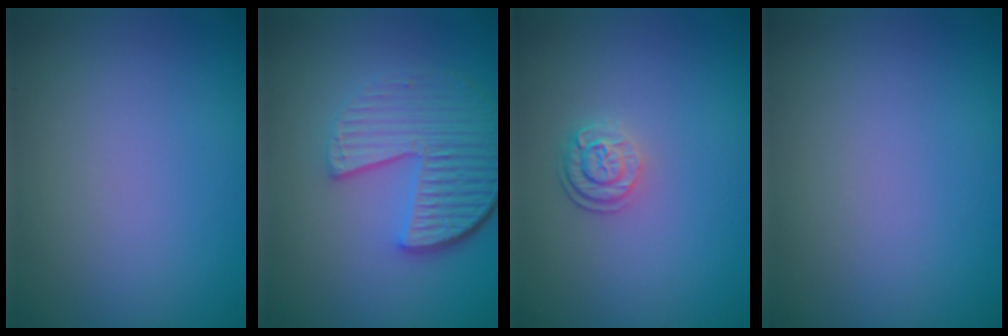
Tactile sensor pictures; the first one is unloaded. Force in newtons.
{"total": 6.1, "press": 4.3, "slide": 4.3}
{"total": 2.1, "press": 1.8, "slide": 1.2}
{"total": 0.0}